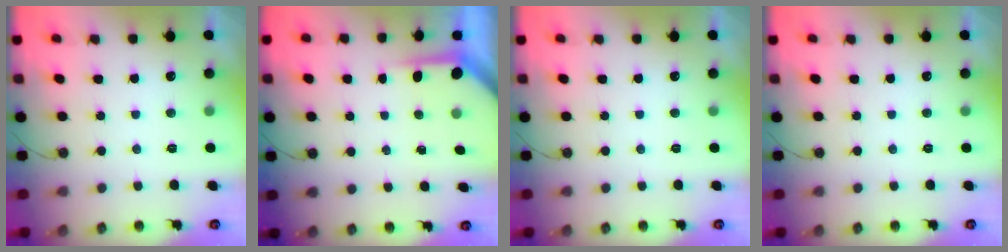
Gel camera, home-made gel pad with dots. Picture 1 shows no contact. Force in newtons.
{"total": 3.8, "press": 3.8, "slide": 0.4}
{"total": 0.0}
{"total": 0.0}